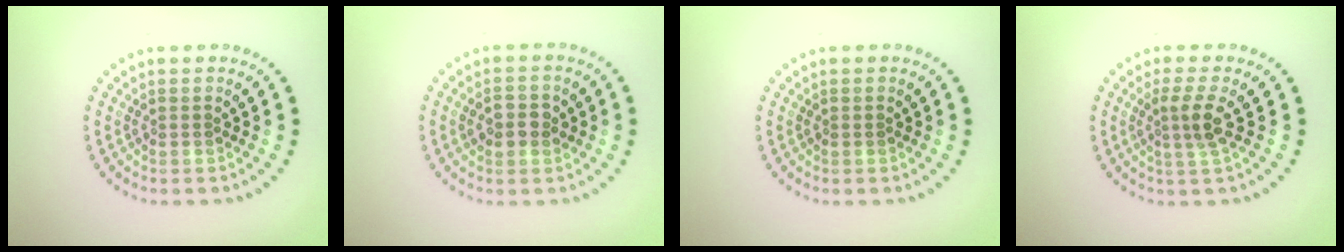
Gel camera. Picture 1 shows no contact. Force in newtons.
{"total": 2.2, "press": 2.2, "slide": 0.1}
{"total": 0.0}
{"total": 2.4, "press": 1.7, "slide": 1.6}